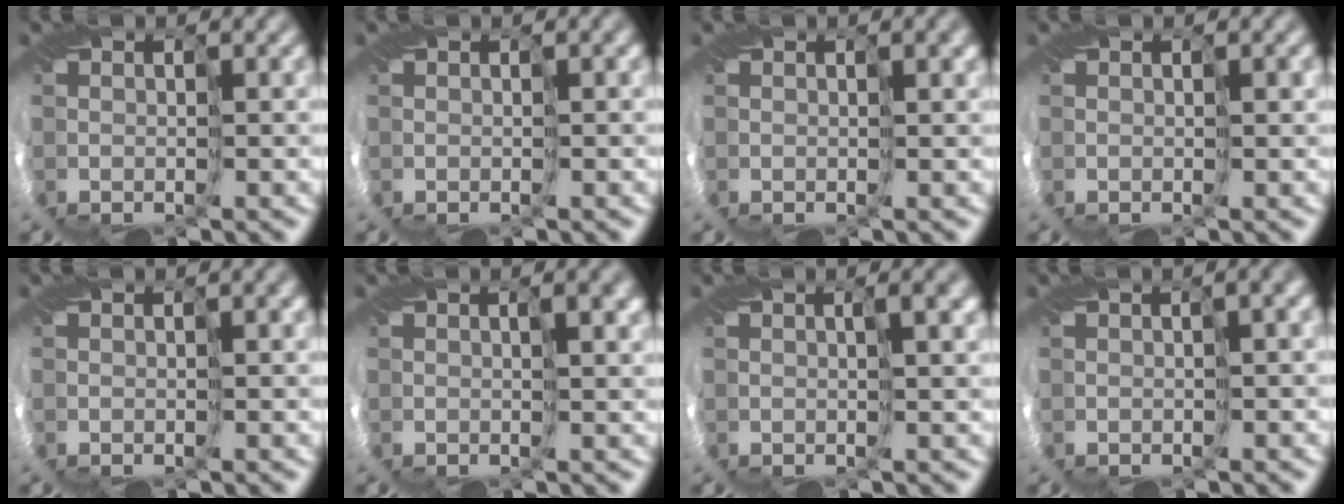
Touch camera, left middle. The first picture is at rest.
{"total": 0.7, "force": [0.1, 0.3, 0.7], "torque": [-0.005, 0.003, 0.002]}
{"total": 1.6, "force": [0.9, 0.3, 1.3], "torque": [-0.020, 0.004, 0.014]}
{"total": 0.5, "force": [0.4, -0.1, 0.4], "torque": [-0.005, 0.003, 0.004]}
{"total": 1.0, "force": [0.2, 0.3, 0.9], "torque": [-0.012, 0.004, 0.005]}
{"total": 2.2, "force": [1.4, 0.0, 1.7], "torque": [-0.027, 0.007, 0.019]}
{"total": 2.4, "force": [1.6, -0.7, 1.7], "torque": [-0.026, 0.012, 0.019]}
{"total": 2.8, "force": [0.7, 0.8, 2.6], "torque": [-0.033, 0.003, 0.020]}